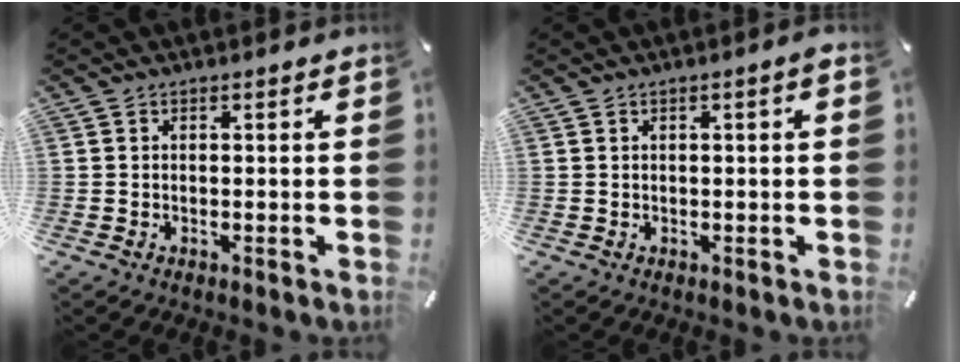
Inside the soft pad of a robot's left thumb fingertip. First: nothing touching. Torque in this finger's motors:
{"motor_torque": [0.00, -0.25, -0.05, 0.01, 0.00]}